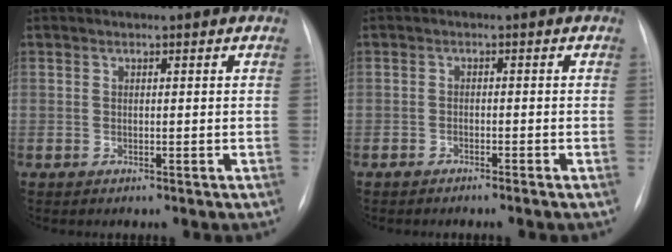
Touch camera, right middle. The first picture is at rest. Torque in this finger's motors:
{"motor_torque": [-0.17, -0.12, -0.04, -0.01]}